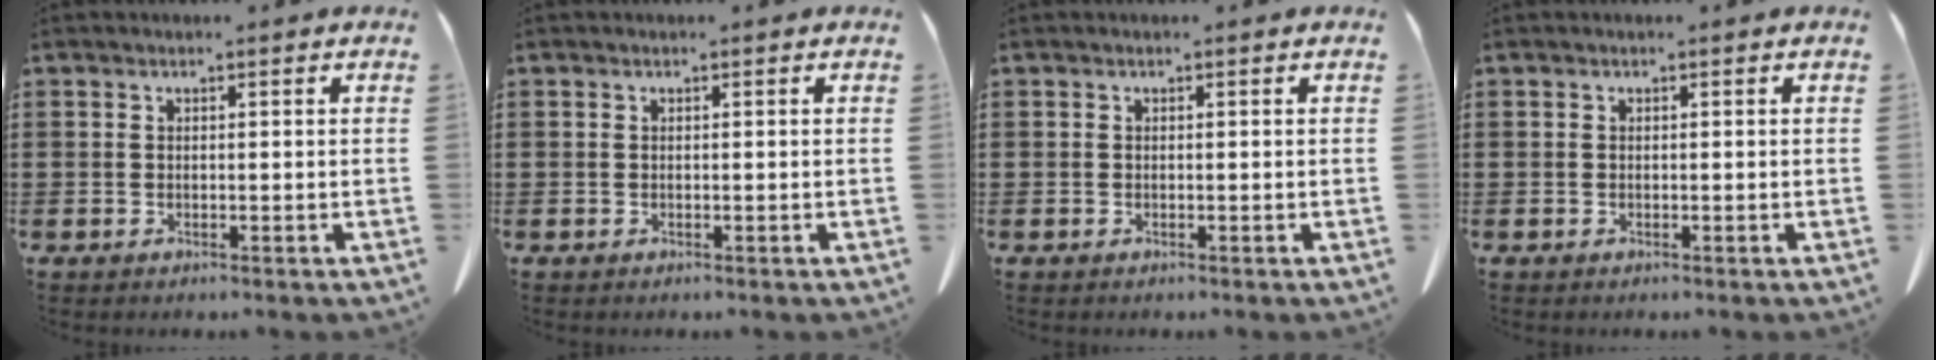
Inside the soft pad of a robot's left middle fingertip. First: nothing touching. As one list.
[{"total": 0.0}, {"total": 0.0}, {"total": 0.0}]